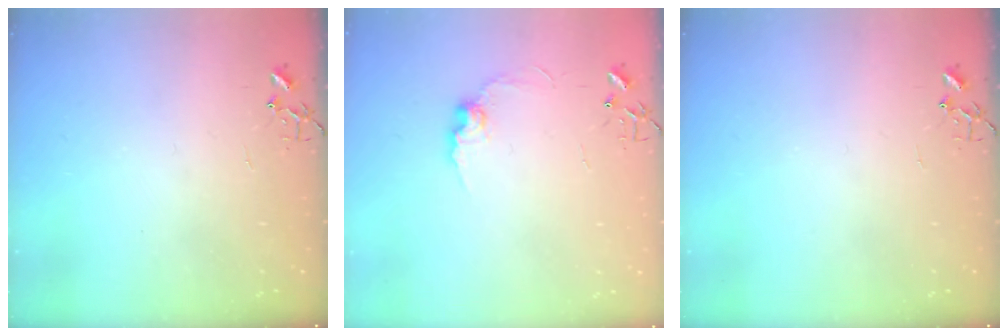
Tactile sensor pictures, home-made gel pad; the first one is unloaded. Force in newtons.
{"total": 8.0, "press": 8.0, "slide": 0.5}
{"total": 0.0}